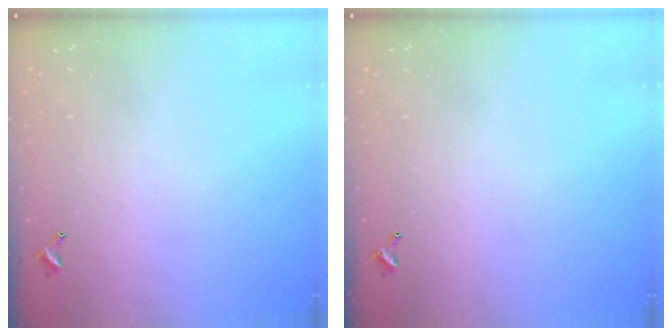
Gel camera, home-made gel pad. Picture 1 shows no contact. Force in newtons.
{"total": 0.0}